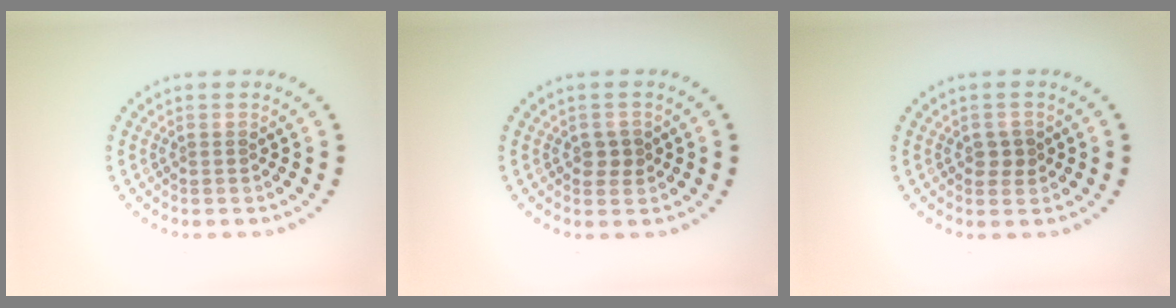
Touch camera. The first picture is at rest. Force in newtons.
{"total": 1.5, "press": 1.5, "slide": 0.3}
{"total": 1.5, "press": 1.5, "slide": 0.3}